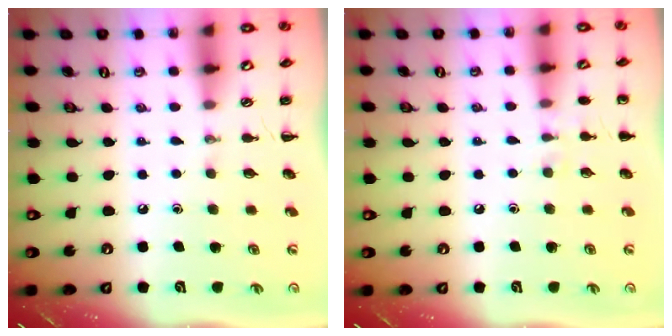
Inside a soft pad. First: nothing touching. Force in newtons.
{"total": 5.1, "press": 4.8, "slide": 1.6}